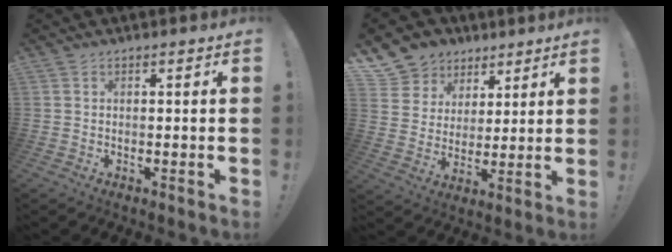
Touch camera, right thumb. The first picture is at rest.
{"total": 9.7, "force": [5.3, 8.0, 1.5], "torque": [-0.030, -0.039, 0.110]}